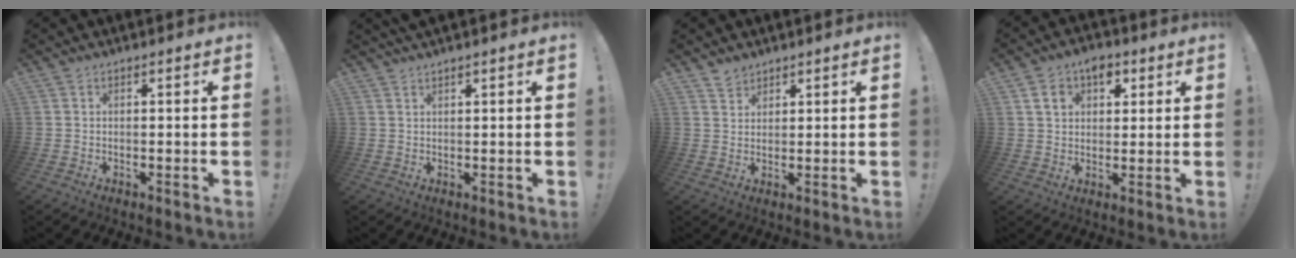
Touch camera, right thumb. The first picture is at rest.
{"total": 1.4, "force": [1.2, -0.1, 0.8], "torque": [-0.022, 0.001, 0.023]}
{"total": 3.1, "force": [2.8, 1.4, 0.2], "torque": [0.002, -0.019, 0.052]}
{"total": 8.4, "force": [3.7, 6.2, 4.2], "torque": [-0.055, -0.005, 0.069]}